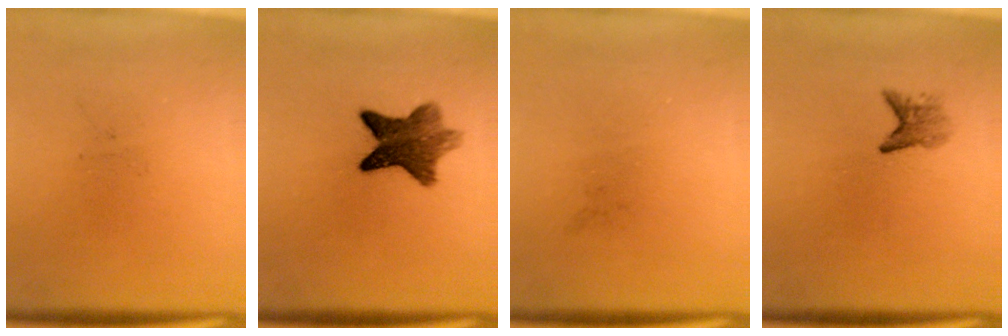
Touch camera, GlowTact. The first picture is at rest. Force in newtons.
{"total": 8.1}
{"total": 0.0}
{"total": 2.0}